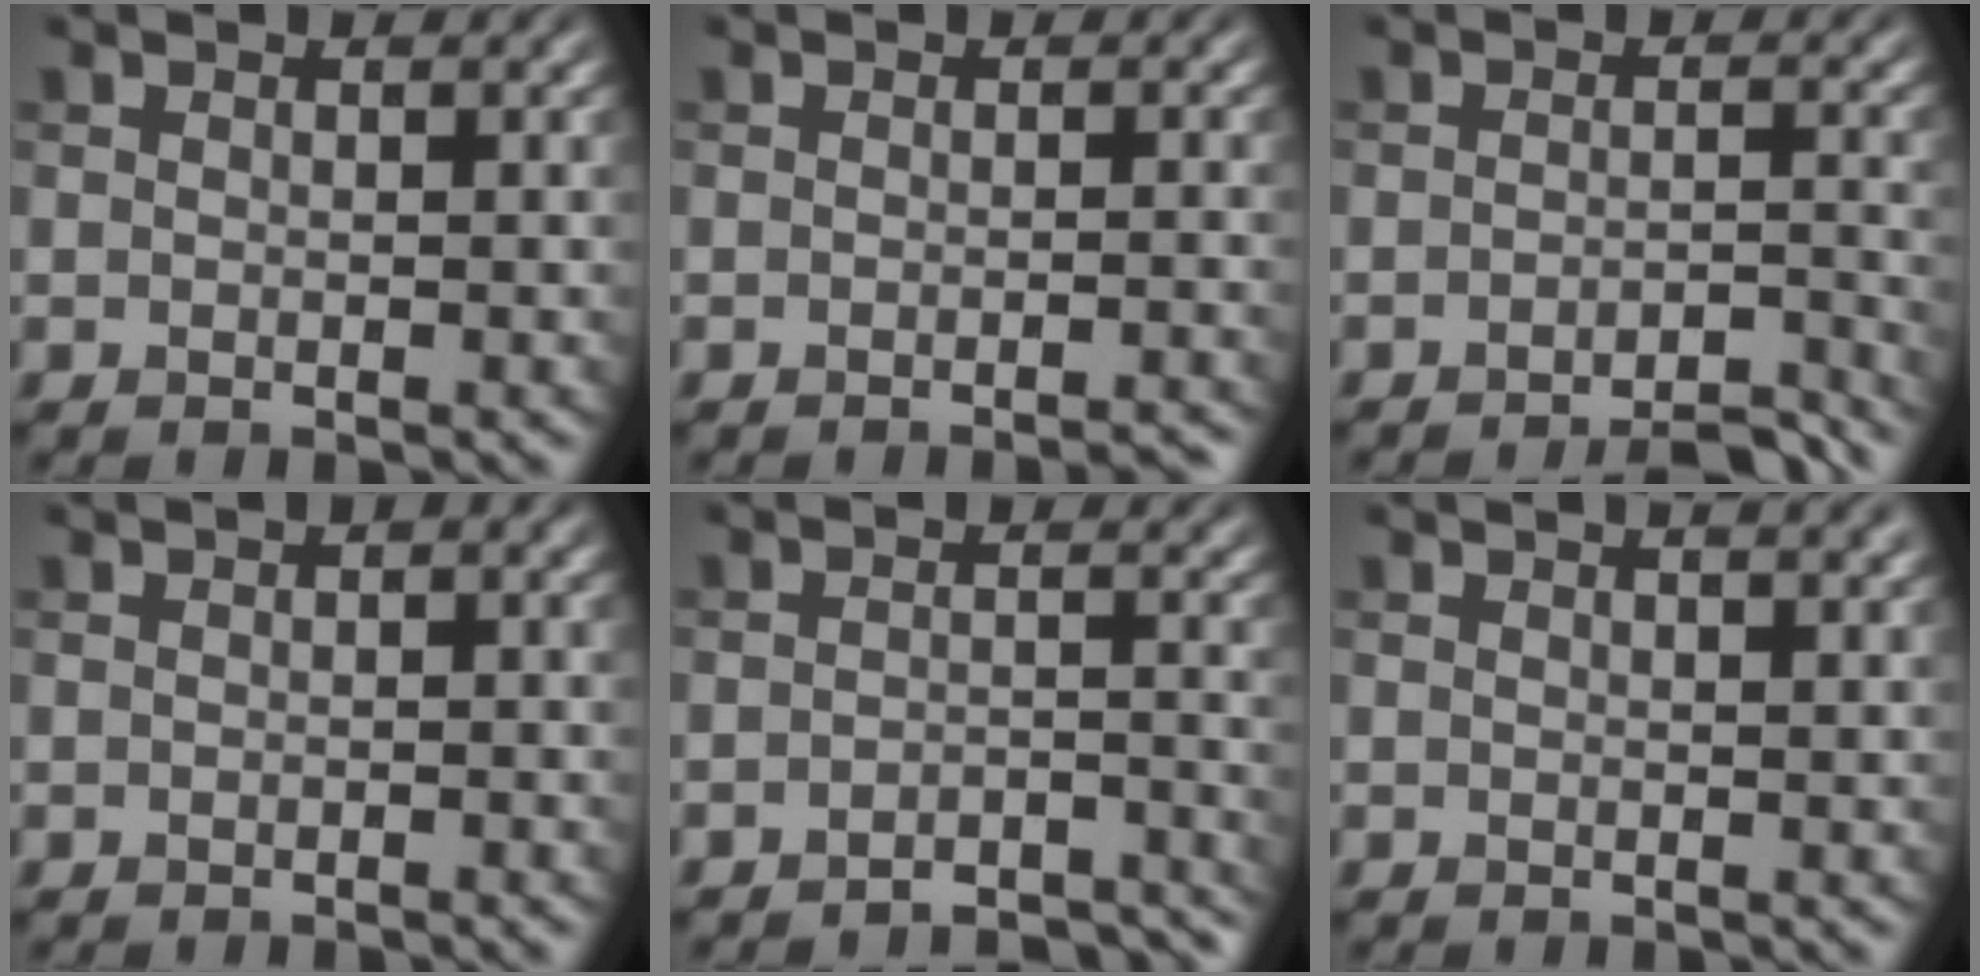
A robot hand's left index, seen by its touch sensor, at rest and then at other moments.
{"total": 1.9, "force": [-1.5, 0.4, 1.1], "torque": [0.000, 0.004, -0.023]}
{"total": 4.1, "force": [-3.6, 0.5, 1.8], "torque": [-0.012, 0.012, -0.055]}
{"total": 1.4, "force": [0.2, 0.4, 1.4], "torque": [-0.020, 0.003, 0.000]}
{"total": 4.9, "force": [-4.7, 0.7, 1.3], "torque": [-0.018, -0.001, -0.058]}
{"total": 3.8, "force": [2.3, 1.6, 2.6], "torque": [-0.004, 0.016, 0.001]}